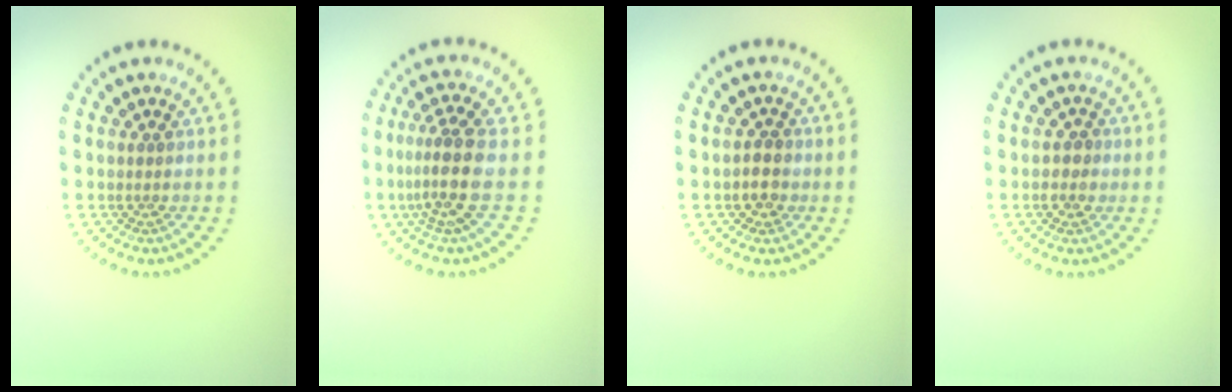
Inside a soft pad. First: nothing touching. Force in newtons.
{"total": 4.1, "press": 3.5, "slide": 2.2}
{"total": 1.4, "press": 1.3, "slide": 0.5}
{"total": 1.7, "press": 1.7, "slide": 0.3}